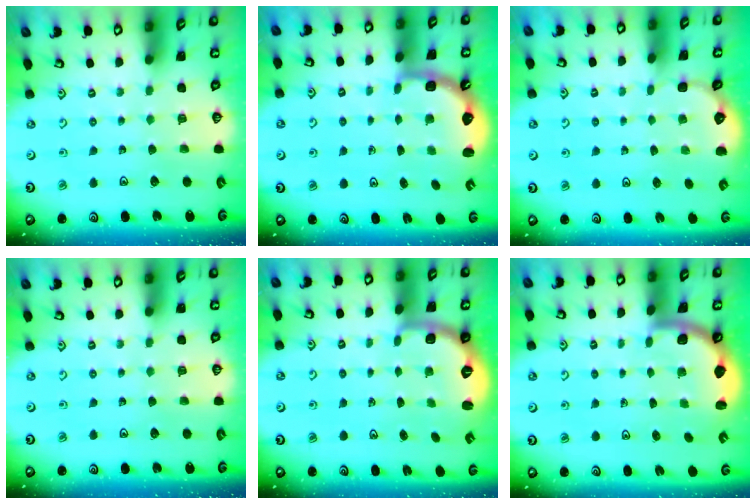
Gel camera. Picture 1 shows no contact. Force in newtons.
{"total": 2.8, "press": 2.2, "slide": 1.8}
{"total": 1.6, "press": 0.9, "slide": 1.3}
{"total": 0.0}
{"total": 2.7, "press": 1.6, "slide": 2.1}
{"total": 1.8, "press": 1.8, "slide": 0.1}